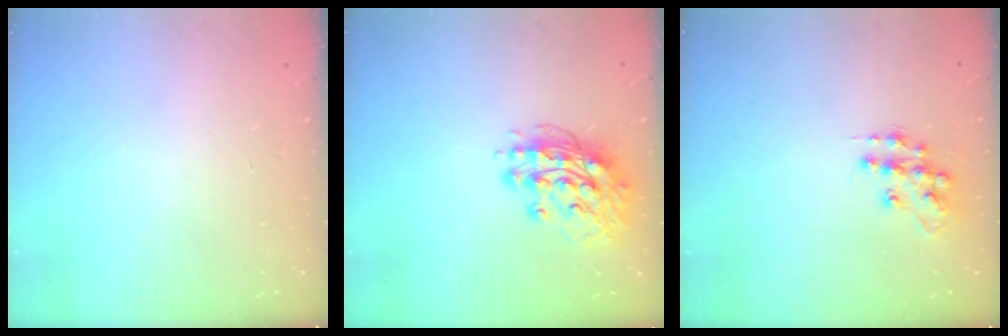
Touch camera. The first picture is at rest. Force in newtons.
{"total": 13.5, "press": 13.4, "slide": 1.3}
{"total": 11.5, "press": 11.5, "slide": 0.7}